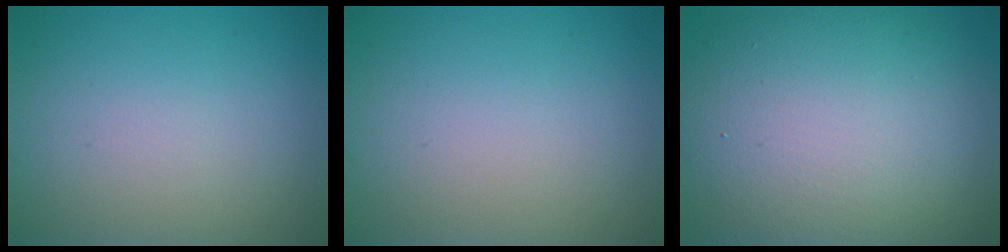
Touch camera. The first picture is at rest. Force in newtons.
{"total": 0.0}
{"total": 14.2, "press": 14.1, "slide": 1.1}